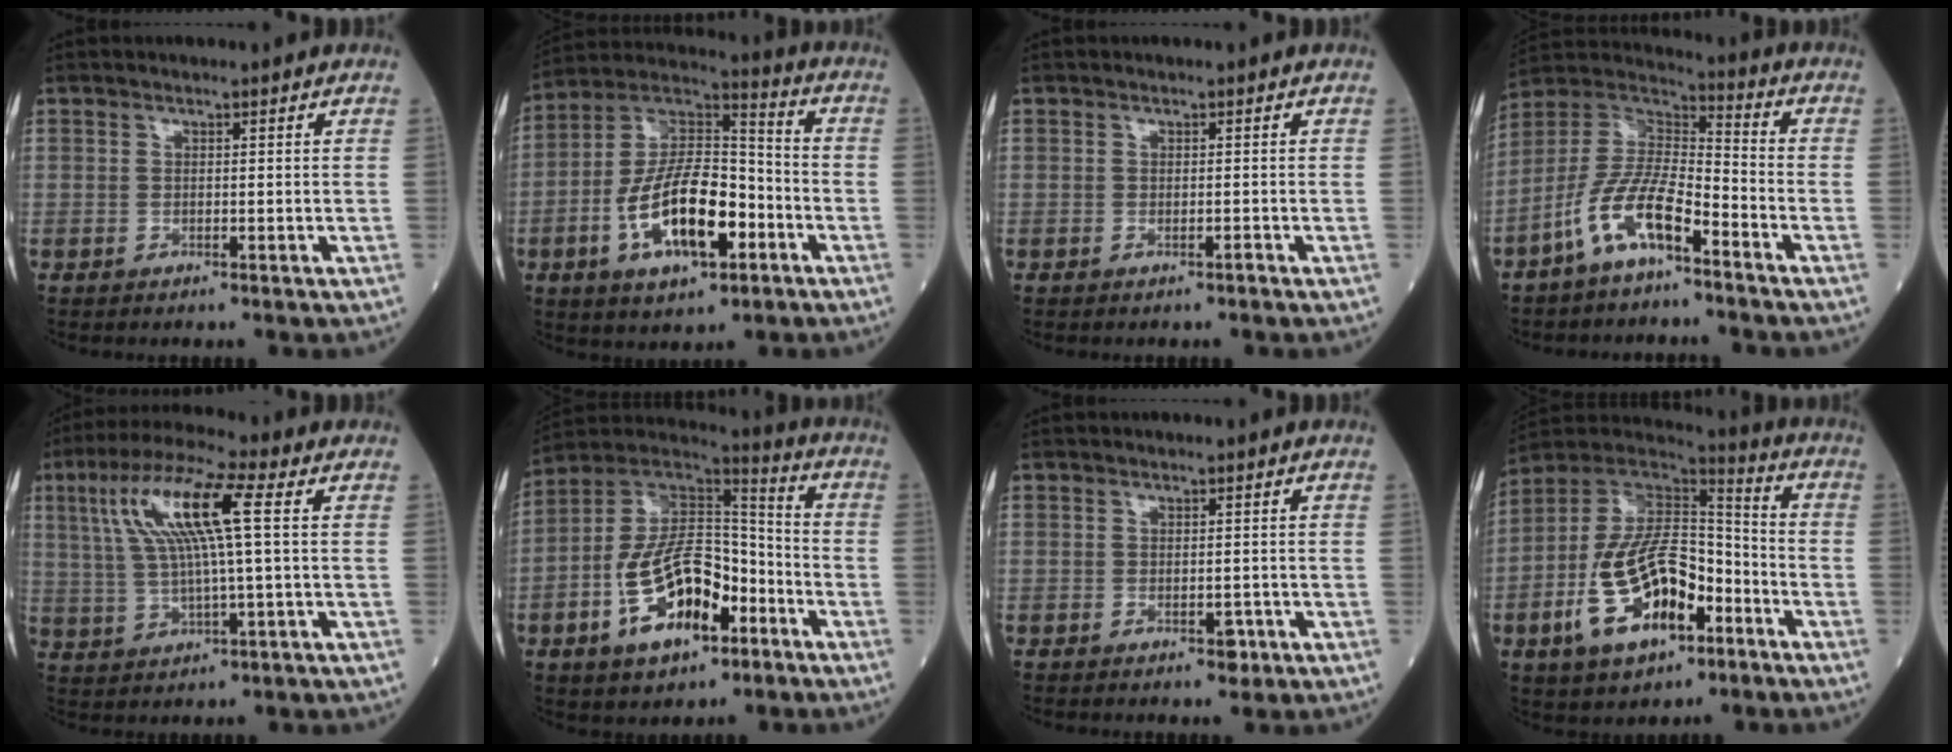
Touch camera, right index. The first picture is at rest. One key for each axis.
{"total": 16.9, "fx": -5.5, "fy": 6.6, "fz": 14.6, "tx": -0.279, "ty": 0.013, "tz": -0.093}
{"total": 0.6, "fx": -0.4, "fy": 0.1, "fz": 0.5, "tx": -0.012, "ty": -0.001, "tz": -0.005}
{"total": 11.4, "fx": -6.4, "fy": 3.3, "fz": 8.8, "tx": -0.187, "ty": 0.007, "tz": -0.128}
{"total": 12.0, "fx": 3.0, "fy": 1.0, "fz": 11.6, "tx": -0.236, "ty": 0.023, "tz": 0.056}
{"total": 16.9, "fx": -6.5, "fy": 8.0, "fz": 13.3, "tx": -0.252, "ty": 0.019, "tz": -0.111}
{"total": 2.0, "fx": -0.9, "fy": 1.1, "fz": 1.5, "tx": -0.020, "ty": 0.000, "tz": -0.008}
{"total": 17.6, "fx": -6.9, "fy": 8.2, "fz": 13.9, "tx": -0.269, "ty": 0.015, "tz": -0.118}